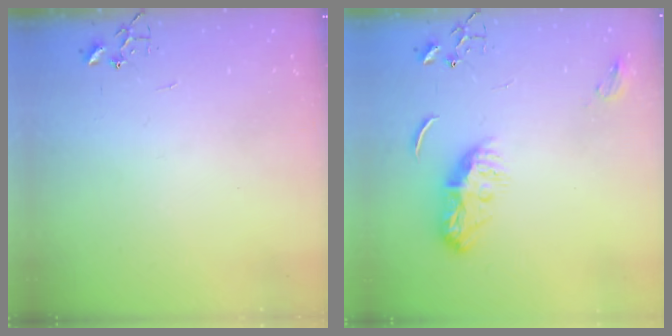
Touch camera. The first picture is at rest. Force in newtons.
{"total": 8.7, "press": 8.7, "slide": 0.3}